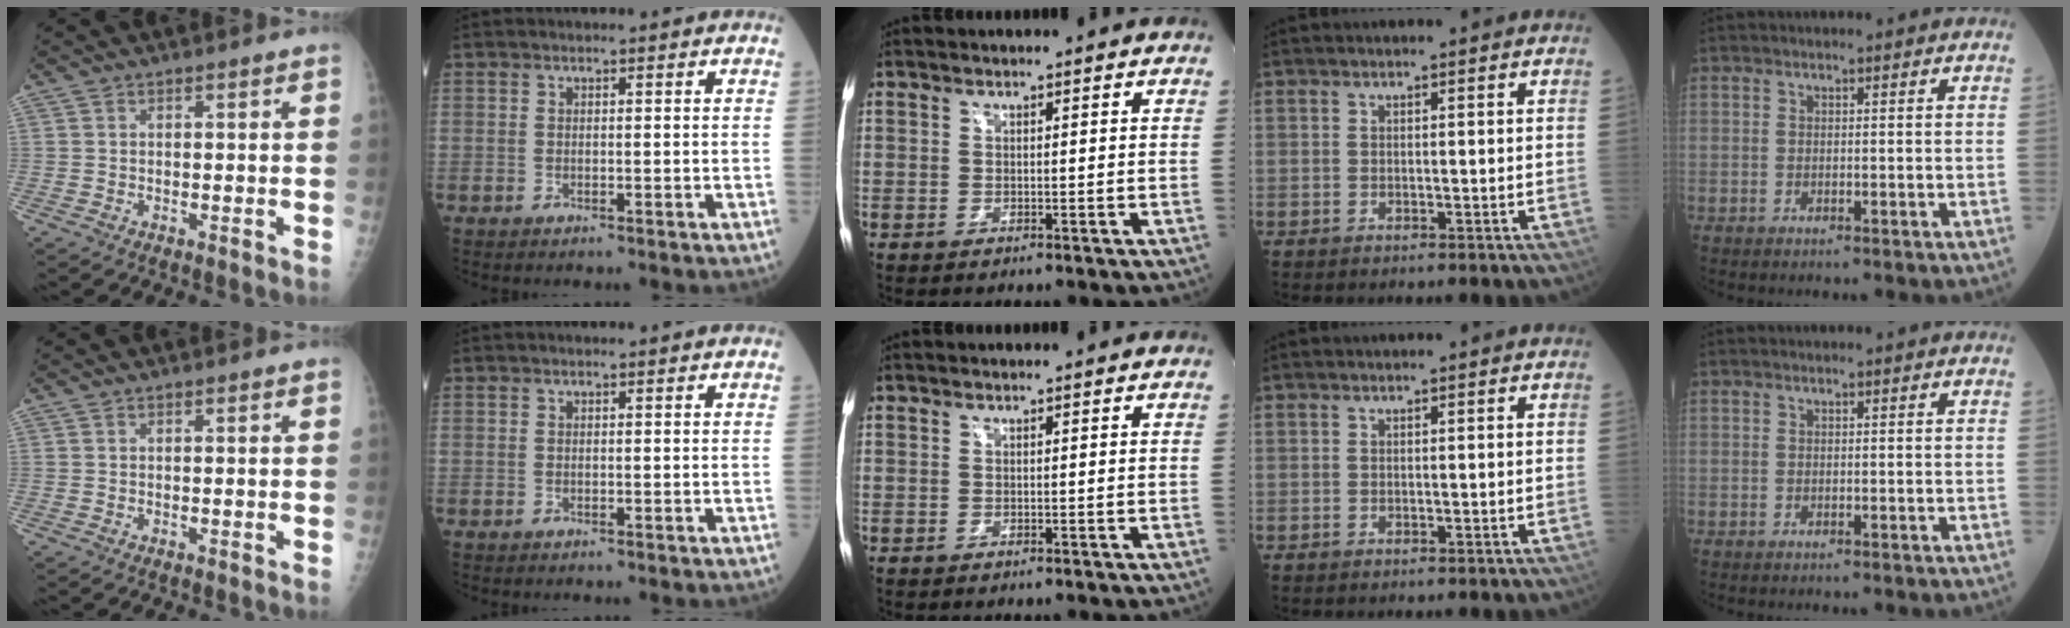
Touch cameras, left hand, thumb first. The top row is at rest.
{}